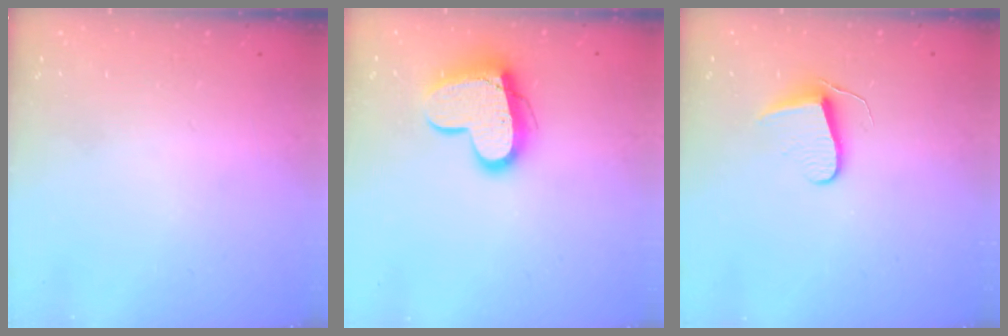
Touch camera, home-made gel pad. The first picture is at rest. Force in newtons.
{"total": 14.0, "press": 14.0, "slide": 0.6}
{"total": 7.0, "press": 7.0, "slide": 0.6}